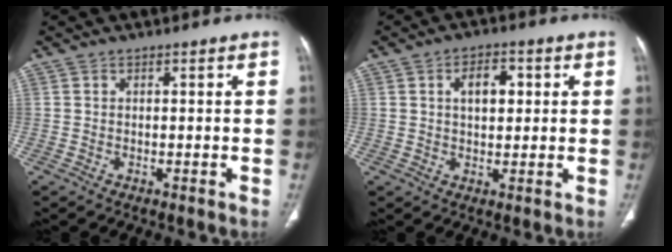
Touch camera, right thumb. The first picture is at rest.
{"total": 5.9, "force": [1.5, 3.4, 4.5], "torque": [-0.056, 0.002, 0.023]}